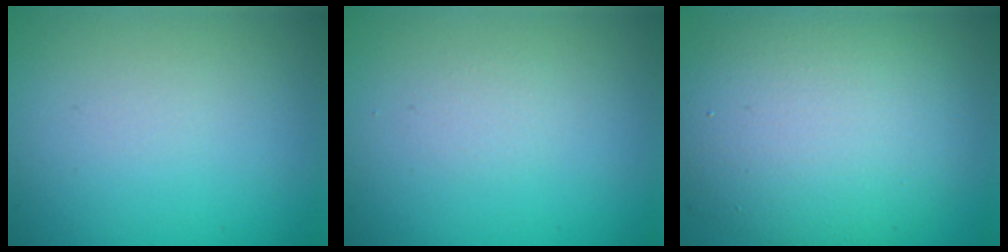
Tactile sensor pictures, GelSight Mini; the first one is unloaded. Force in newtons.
{"total": 0.8, "press": 0.7, "slide": 0.1}
{"total": 10.1, "press": 10.1, "slide": 0.7}